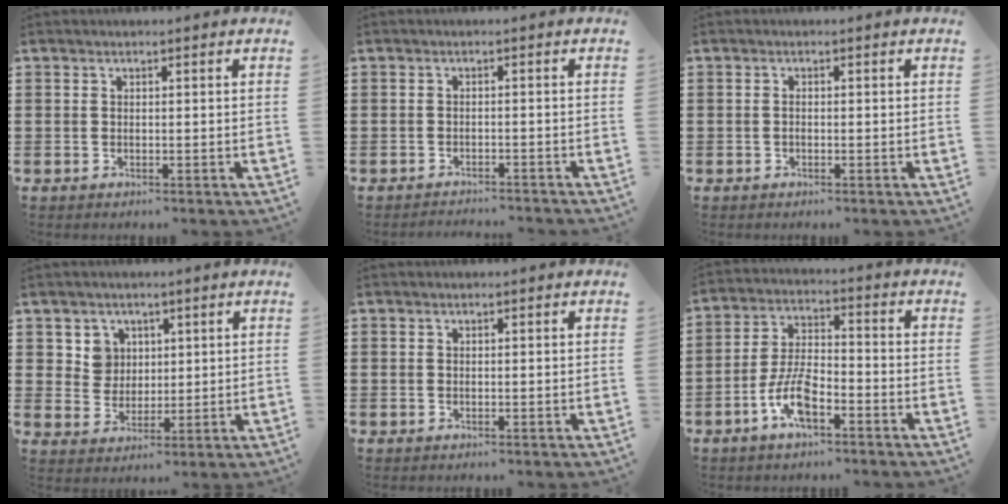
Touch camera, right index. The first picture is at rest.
{"total": 1.8, "force": [-1.8, -0.2, 0.0], "torque": [-0.005, -0.001, -0.038]}
{"total": 0.6, "force": [-0.3, 0.4, 0.4], "torque": [-0.010, -0.001, -0.005]}
{"total": 4.8, "force": [2.1, 4.2, 0.7], "torque": [-0.027, 0.011, 0.038]}
{"total": 0.0}
{"total": 7.6, "force": [-4.0, 2.9, 5.8], "torque": [-0.135, -0.001, -0.078]}